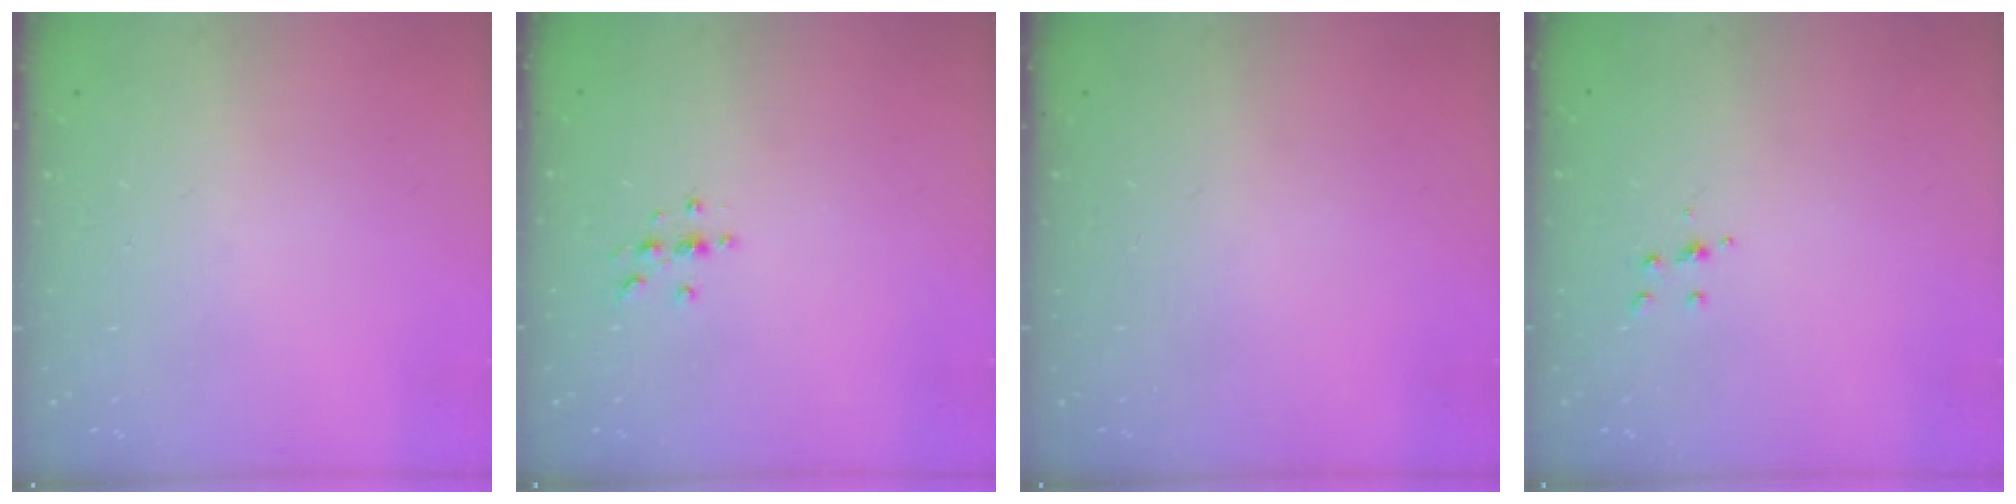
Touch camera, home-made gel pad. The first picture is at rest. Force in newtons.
{"total": 2.7, "press": 2.7, "slide": 0.3}
{"total": 0.0}
{"total": 3.5, "press": 3.4, "slide": 0.4}